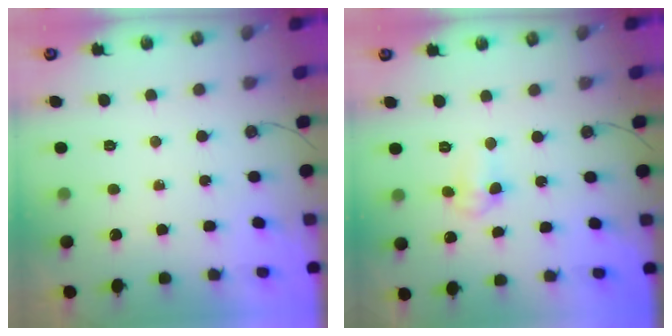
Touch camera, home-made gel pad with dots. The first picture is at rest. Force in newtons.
{"total": 5.1, "press": 4.9, "slide": 1.0}